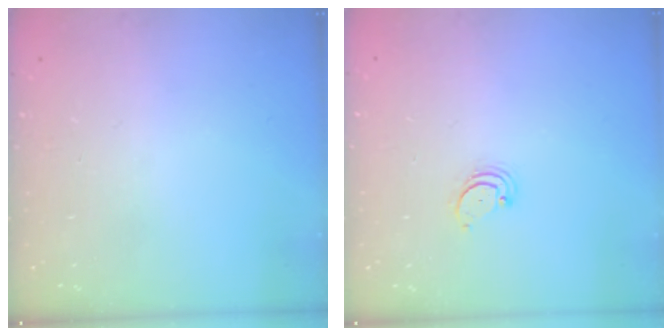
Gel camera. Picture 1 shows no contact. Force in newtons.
{"total": 2.6, "press": 2.5, "slide": 0.3}